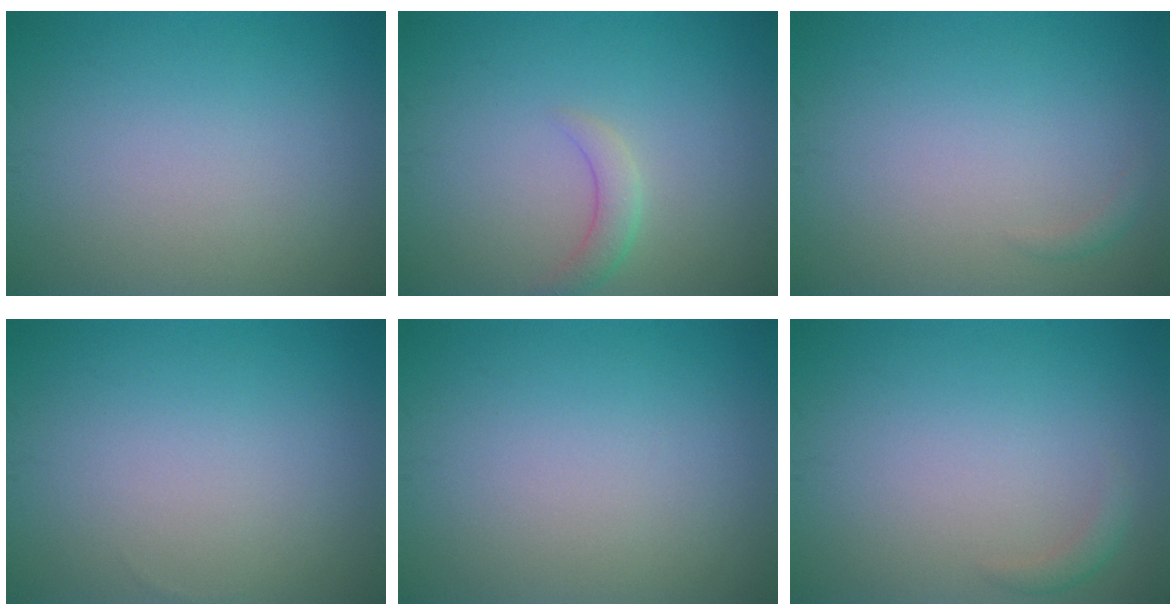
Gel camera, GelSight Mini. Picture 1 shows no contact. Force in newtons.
{"total": 1.8, "press": 1.8, "slide": 0.1}
{"total": 0.6, "press": 0.6, "slide": 0.1}
{"total": 0.0}
{"total": 0.0}
{"total": 1.0, "press": 1.0, "slide": 0.0}